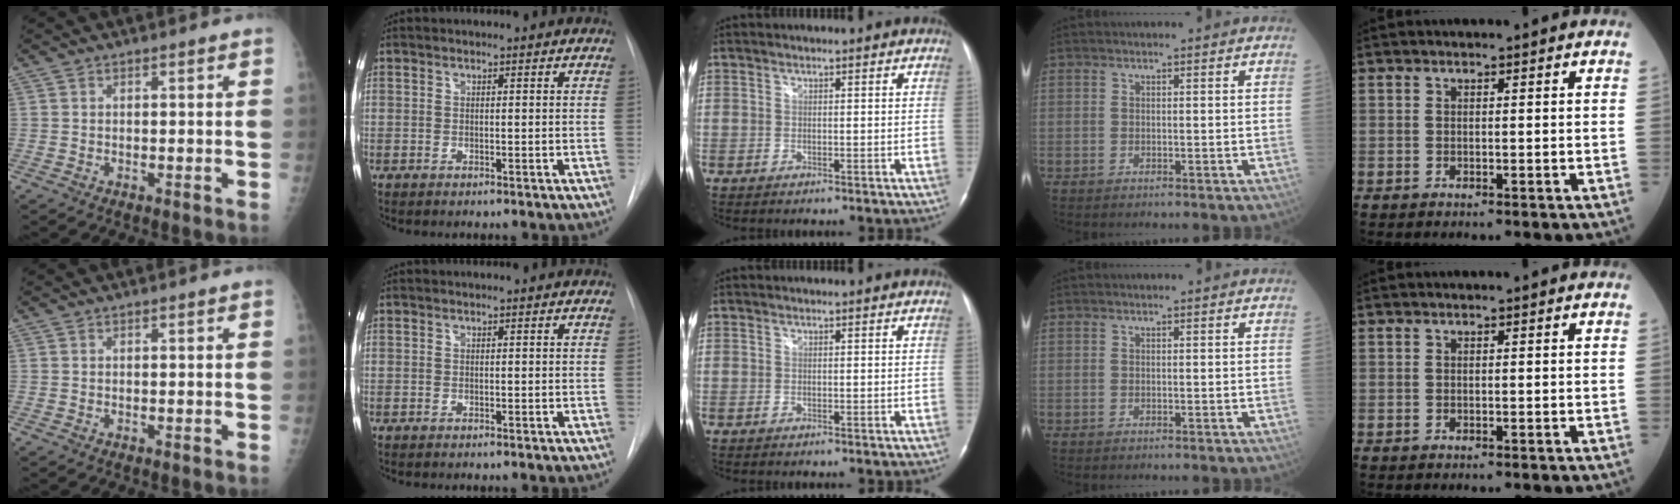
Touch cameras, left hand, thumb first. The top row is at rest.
{}